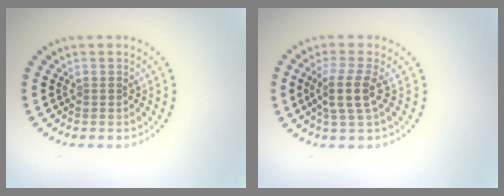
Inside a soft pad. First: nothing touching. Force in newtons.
{"total": 2.9, "press": 2.3, "slide": 1.7}